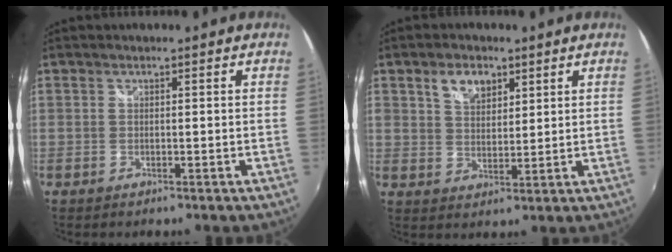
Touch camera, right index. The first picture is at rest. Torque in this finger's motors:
{"motor_torque": [0.07, 0.07, 0.13, 0.04]}